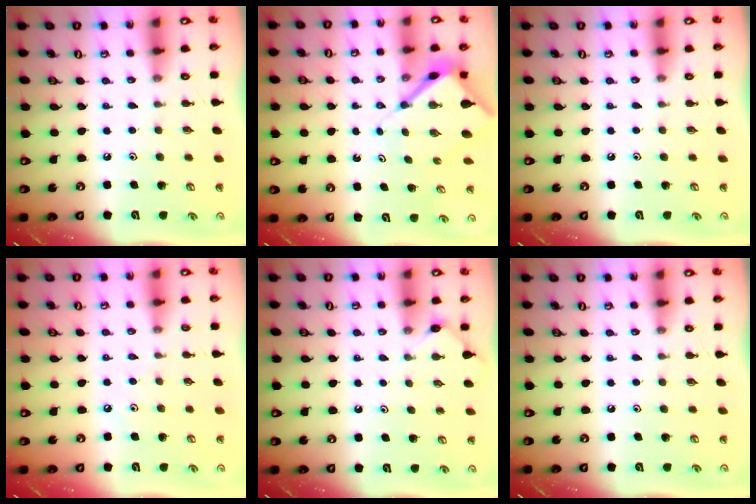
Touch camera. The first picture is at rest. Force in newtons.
{"total": 6.9, "press": 6.9, "slide": 0.5}
{"total": 0.0}
{"total": 2.9, "press": 2.9, "slide": 0.4}
{"total": 3.0, "press": 3.0, "slide": 0.4}
{"total": 0.0}